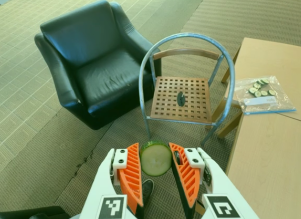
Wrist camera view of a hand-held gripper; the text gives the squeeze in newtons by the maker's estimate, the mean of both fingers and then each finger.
{"total": 8.2, "left": 8.0, "right": 8.4}